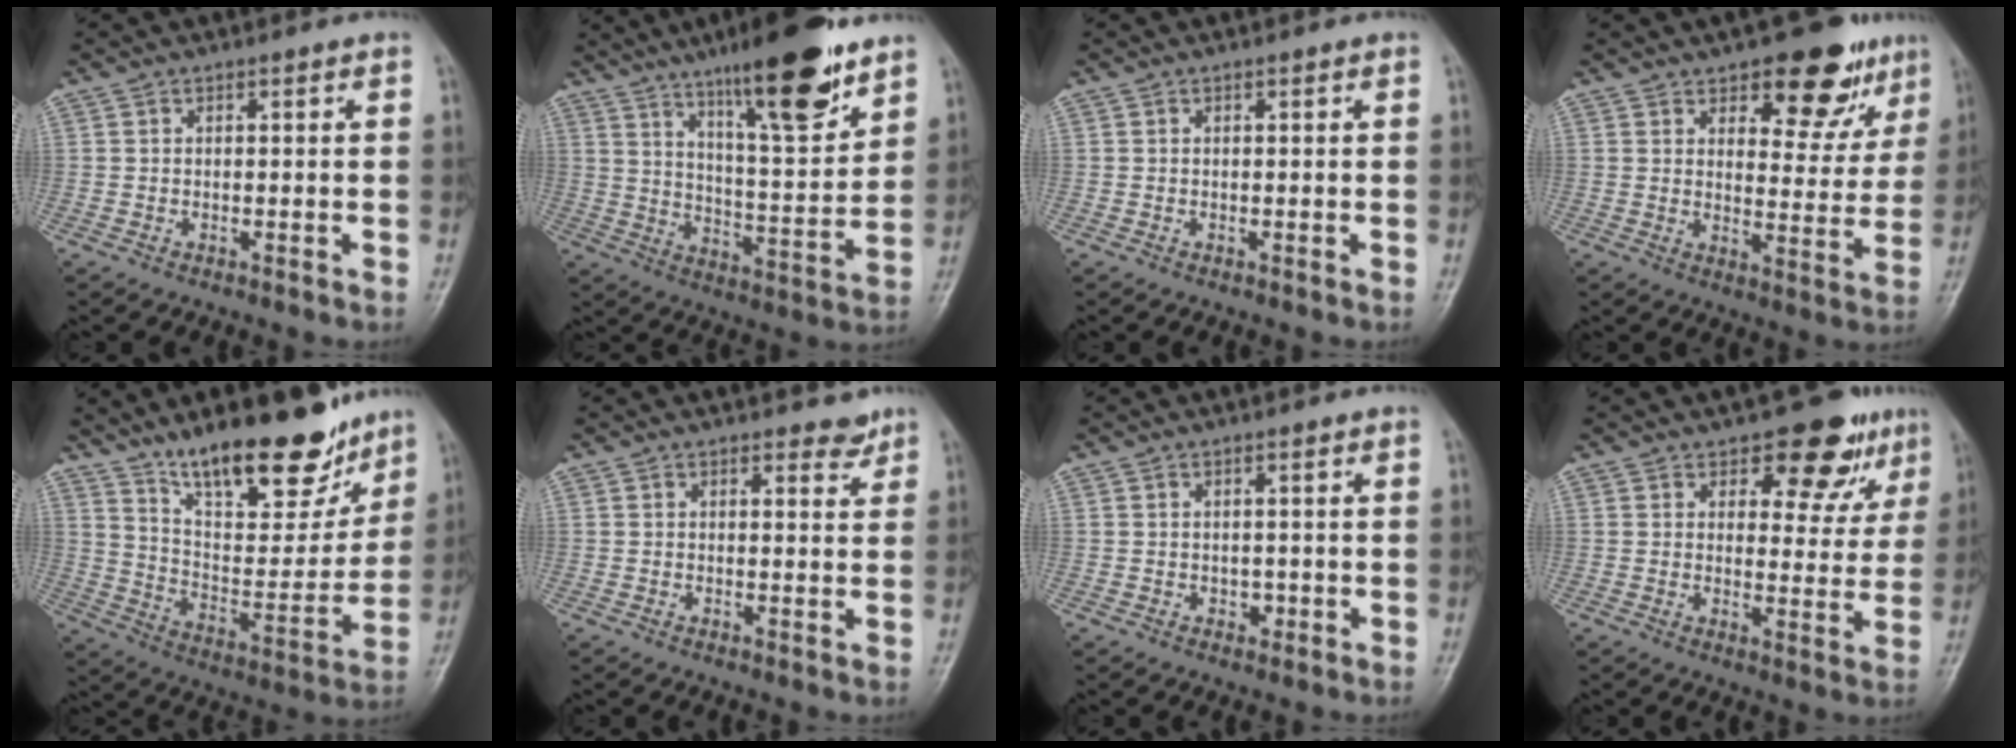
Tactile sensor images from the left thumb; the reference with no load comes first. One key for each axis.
{"total": 18.2, "fx": 11.8, "fy": 4.0, "fz": 13.3, "tx": -0.179, "ty": -0.065, "tz": 0.192}
{"total": 0.0}
{"total": 12.8, "fx": 8.1, "fy": 6.2, "fz": 7.7, "tx": -0.044, "ty": -0.044, "tz": 0.110}
{"total": 21.9, "fx": 15.7, "fy": 7.7, "fz": 13.1, "tx": -0.154, "ty": -0.087, "tz": 0.259}
{"total": 2.2, "fx": 1.9, "fy": 1.0, "fz": 0.7, "tx": 0.006, "ty": -0.013, "tz": 0.022}
{"total": 1.4, "fx": -0.2, "fy": 1.1, "fz": 0.7, "tx": -0.005, "ty": 0.001, "tz": -0.001}
{"total": 10.1, "fx": 6.5, "fy": 5.5, "fz": 5.5, "tx": -0.022, "ty": -0.034, "tz": 0.081}